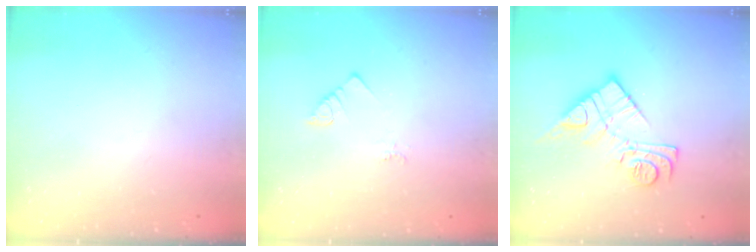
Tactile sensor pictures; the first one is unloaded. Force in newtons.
{"total": 2.3, "press": 2.3, "slide": 0.4}
{"total": 13.5, "press": 13.5, "slide": 0.8}